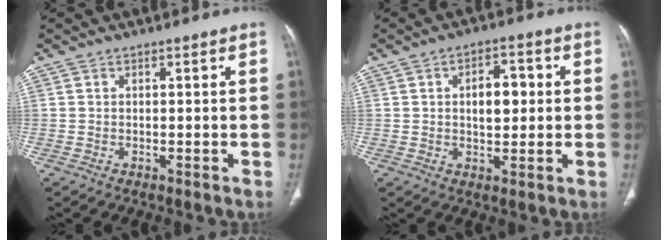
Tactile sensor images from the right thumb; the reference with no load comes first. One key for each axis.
{"total": 6.8, "fx": 0.9, "fy": 3.8, "fz": 5.6, "tx": -0.068, "ty": 0.008, "tz": 0.012}